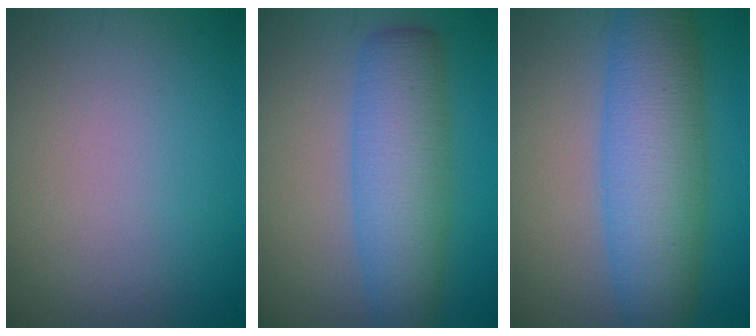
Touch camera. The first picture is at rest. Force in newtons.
{"total": 6.2, "press": 6.2, "slide": 0.2}
{"total": 8.2, "press": 8.2, "slide": 0.2}